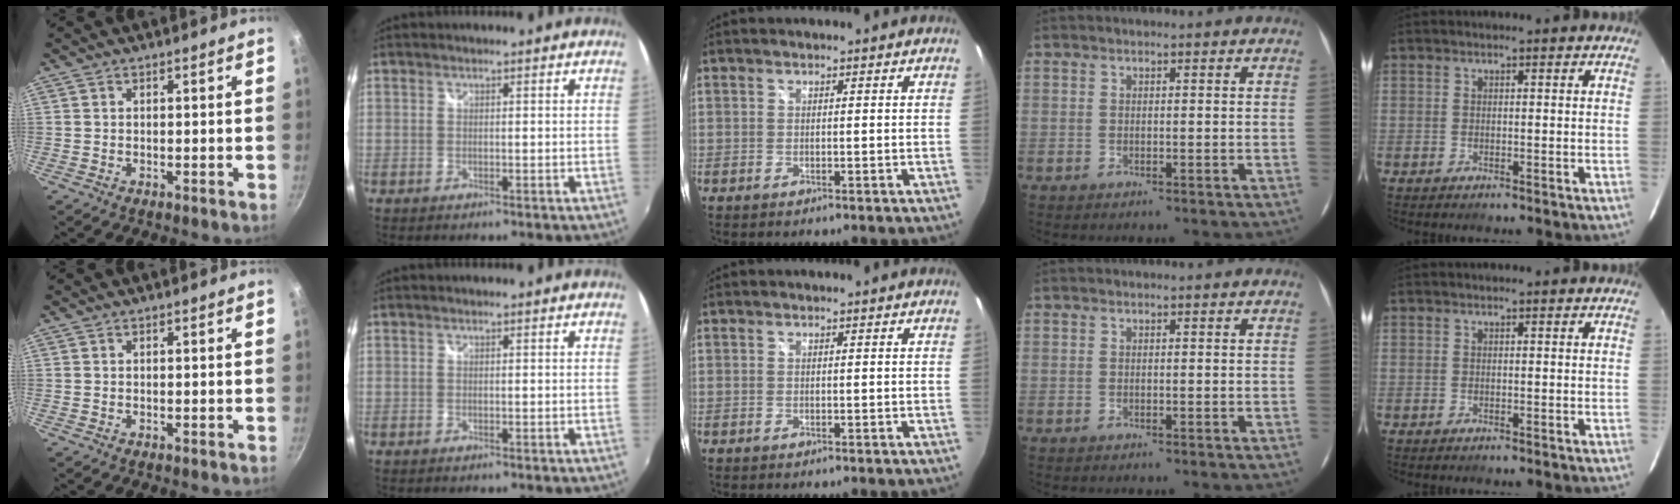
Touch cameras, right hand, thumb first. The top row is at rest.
{}